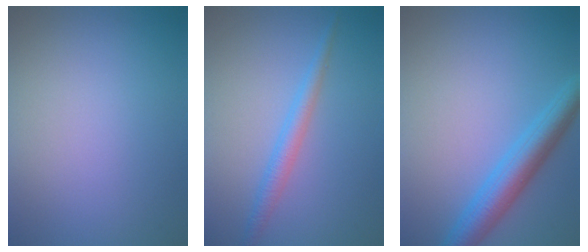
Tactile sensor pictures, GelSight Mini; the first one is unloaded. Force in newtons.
{"total": 2.0, "press": 2.0, "slide": 0.0}
{"total": 4.5, "press": 4.5, "slide": 0.2}